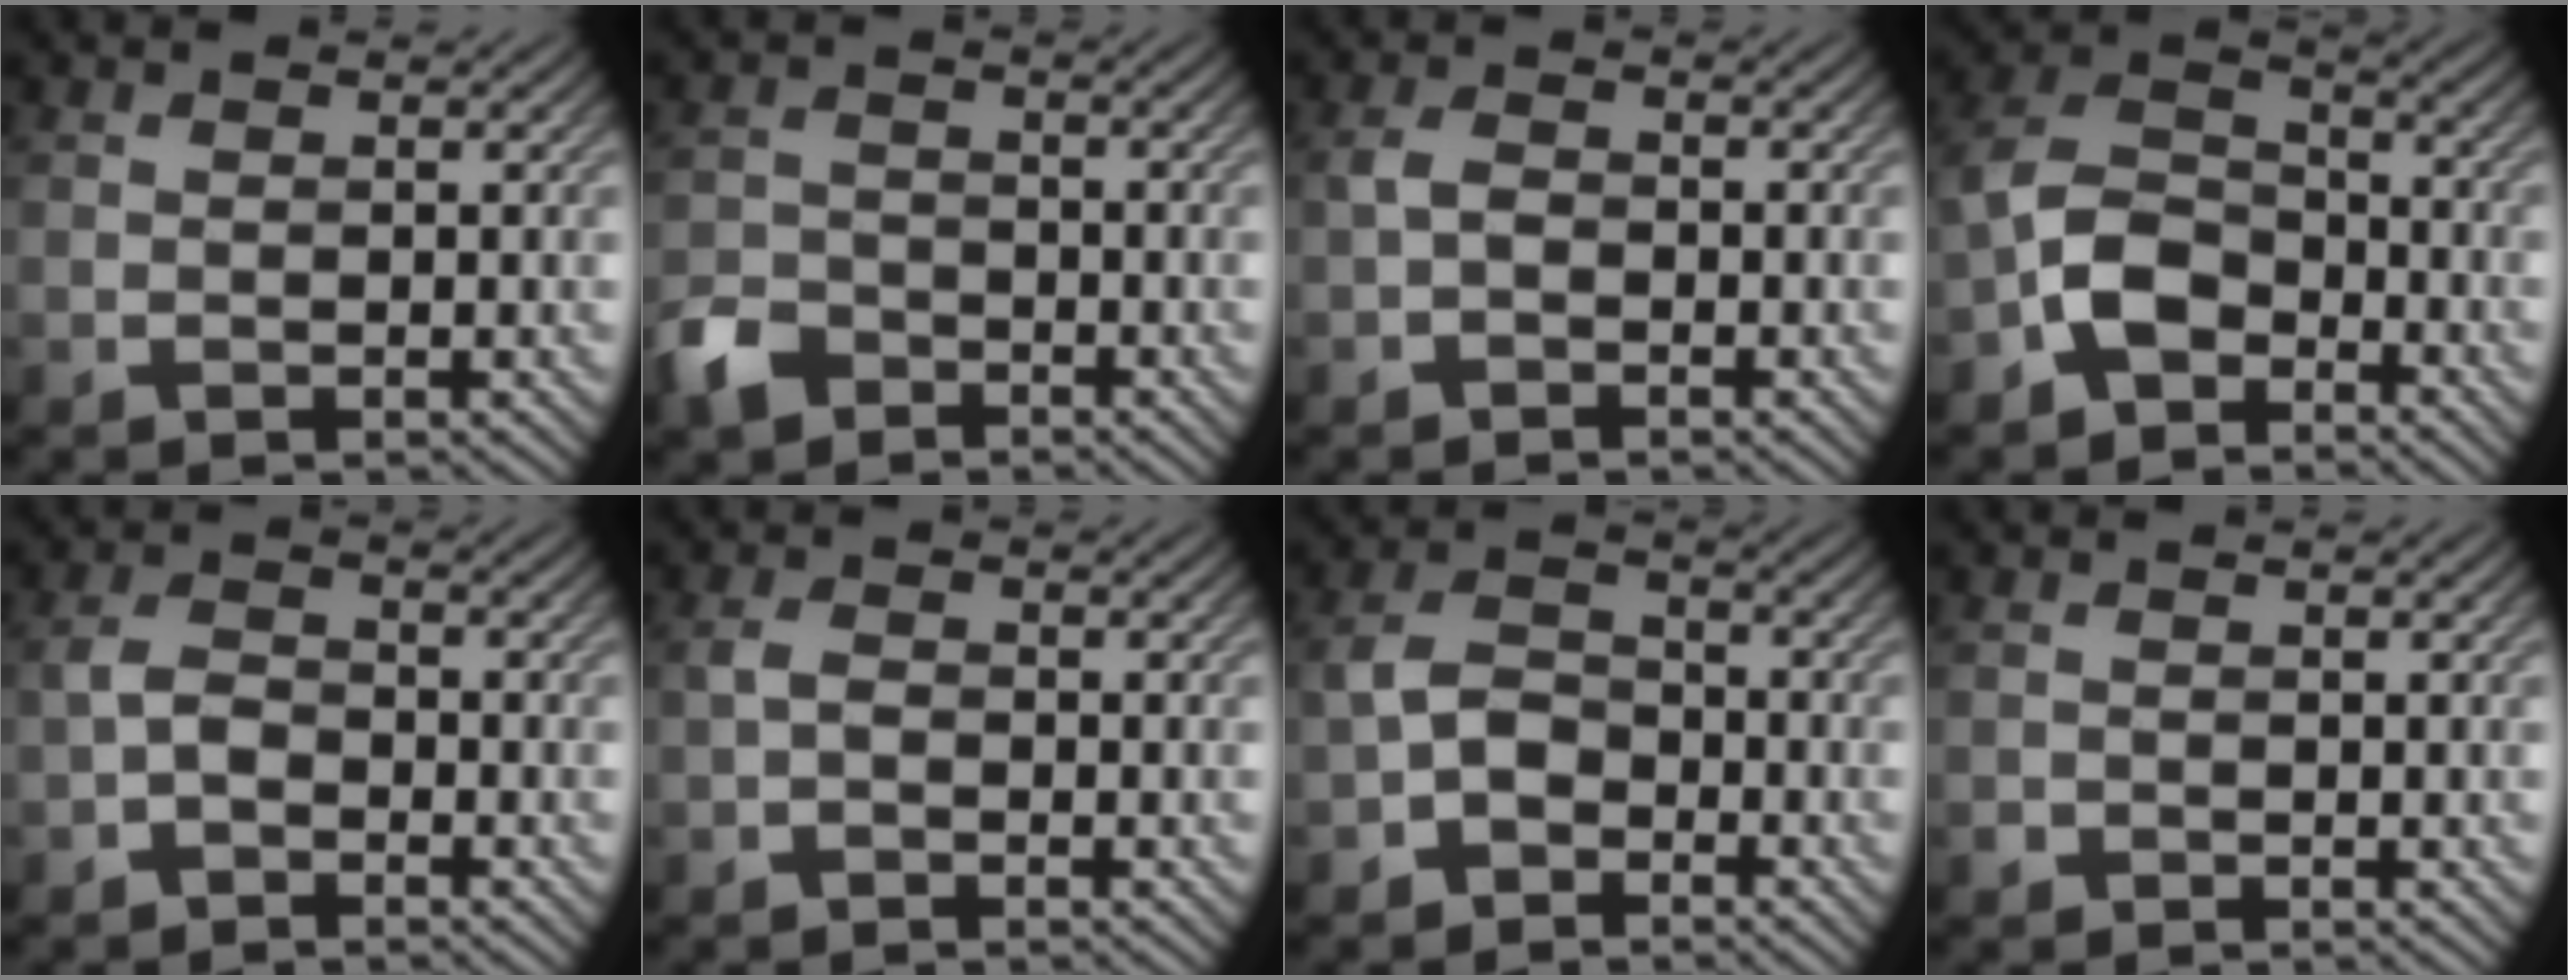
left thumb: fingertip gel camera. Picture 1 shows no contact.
{"total": 4.4, "force": [-3.2, 2.7, 1.6], "torque": [-0.040, -0.004, -0.071]}
{"total": 1.8, "force": [-0.8, 1.1, 1.2], "torque": [-0.028, 0.005, -0.022]}
{"total": 7.1, "force": [-3.9, 4.3, 4.0], "torque": [-0.086, 0.008, -0.092]}
{"total": 2.7, "force": [-1.5, 1.6, 1.6], "torque": [-0.032, 0.007, -0.038]}
{"total": 1.5, "force": [-0.7, 0.9, 1.1], "torque": [-0.023, 0.003, -0.019]}
{"total": 4.2, "force": [-2.2, 2.8, 2.3], "torque": [-0.049, 0.007, -0.054]}
{"total": 0.7, "force": [-0.5, 0.6, 0.1], "torque": [-0.002, -0.004, -0.010]}